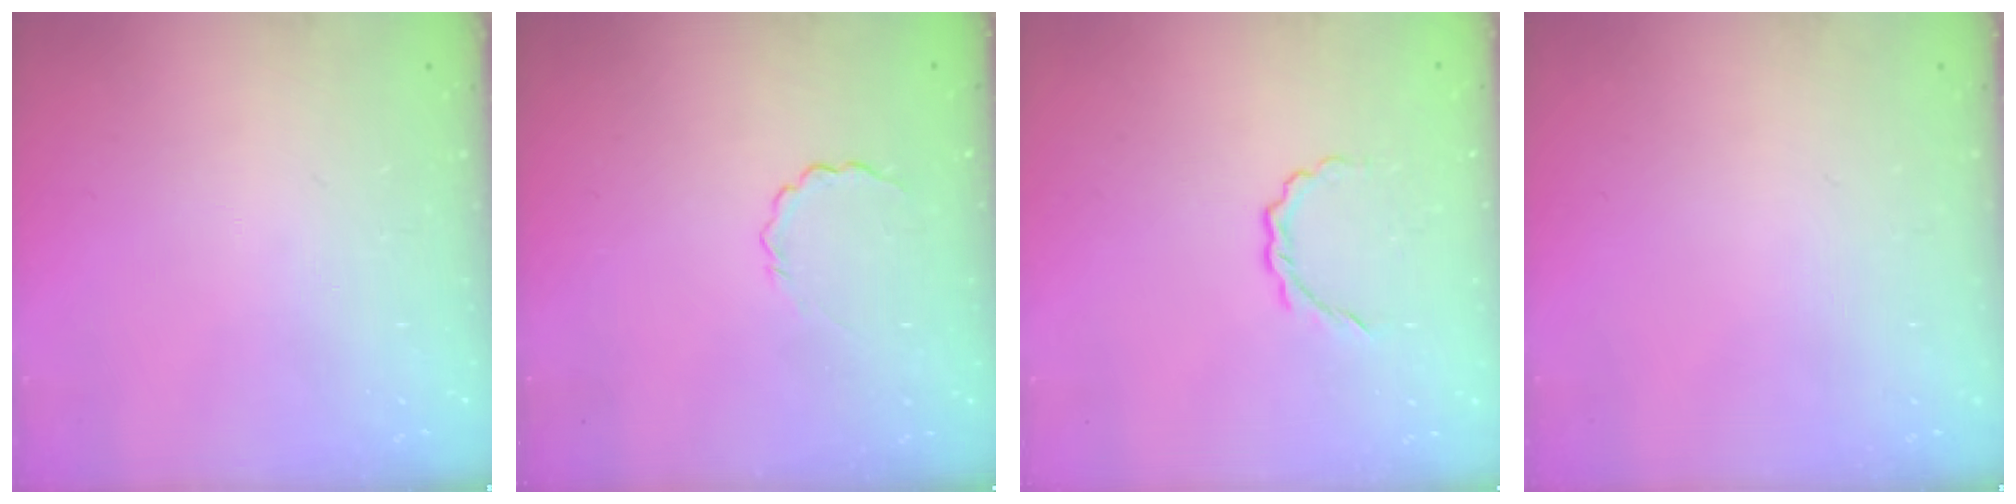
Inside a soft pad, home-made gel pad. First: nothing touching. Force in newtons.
{"total": 2.9, "press": 2.8, "slide": 0.8}
{"total": 3.6, "press": 3.4, "slide": 1.2}
{"total": 0.0}